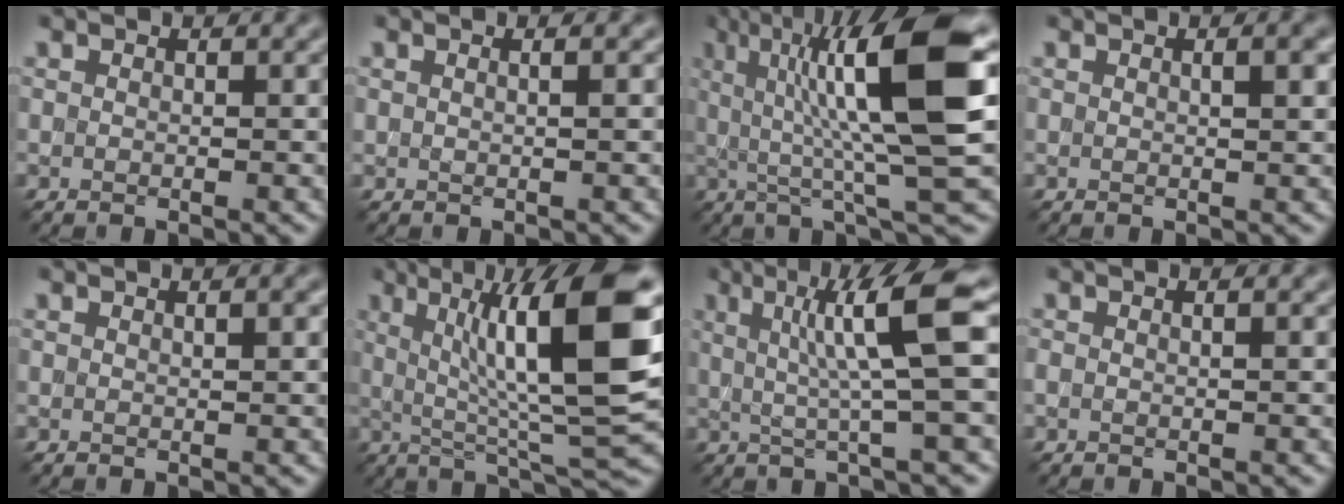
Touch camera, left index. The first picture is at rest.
{"total": 1.0, "force": [0.3, 0.3, 0.9], "torque": [-0.010, 0.001, -0.002]}
{"total": 12.2, "force": [2.5, 2.2, 11.8], "torque": [-0.179, 0.007, 0.045]}
{"total": 1.5, "force": [0.4, 0.2, 1.4], "torque": [-0.016, 0.000, 0.005]}
{"total": 0.8, "force": [0.3, 0.1, 0.7], "torque": [-0.009, -0.001, 0.004]}
{"total": 12.4, "force": [2.8, 2.3, 11.9], "torque": [-0.167, 0.001, 0.048]}
{"total": 7.0, "force": [1.4, 0.9, 6.8], "torque": [-0.110, 0.008, 0.024]}
{"total": 0.7, "force": [0.0, 0.1, 0.7], "torque": [-0.009, 0.000, -0.002]}